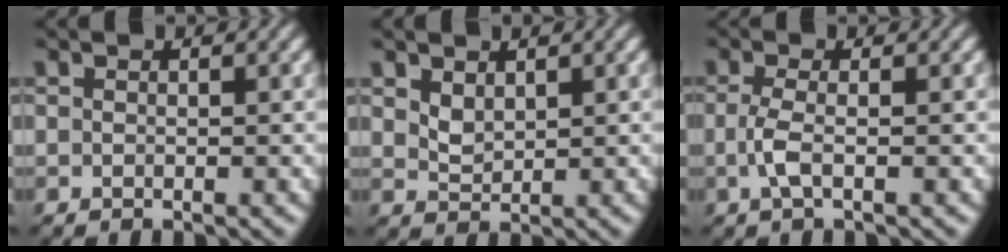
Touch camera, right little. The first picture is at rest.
{"total": 1.6, "force": [1.1, 0.7, 0.9], "torque": [-0.019, -0.012, 0.033]}
{"total": 1.9, "force": [-0.6, -0.3, 1.7], "torque": [-0.037, -0.009, -0.006]}